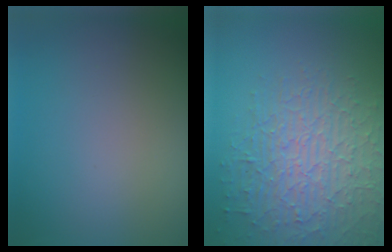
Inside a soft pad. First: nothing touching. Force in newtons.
{"total": 7.0, "press": 5.3, "slide": 4.5}